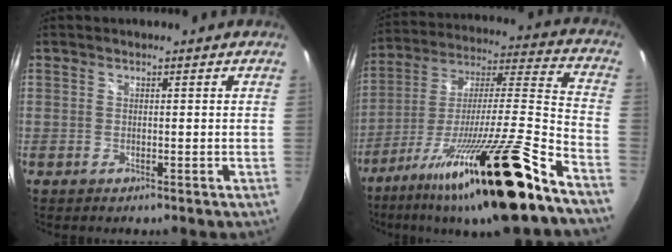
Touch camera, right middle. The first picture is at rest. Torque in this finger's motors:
{"motor_torque": [1.57, -0.57, 0.91, 0.21]}